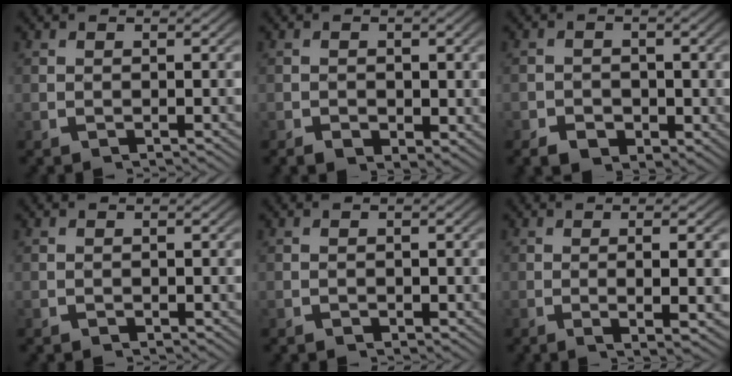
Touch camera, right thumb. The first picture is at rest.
{"total": 2.2, "force": [-0.4, 1.7, 1.4], "torque": [-0.016, -0.011, -0.007]}
{"total": 3.3, "force": [-1.3, 2.5, 1.6], "torque": [-0.014, -0.012, -0.023]}
{"total": 0.6, "force": [-0.2, 0.5, 0.3], "torque": [-0.001, -0.002, -0.005]}
{"total": 0.9, "force": [-0.3, 0.7, 0.4], "torque": [-0.004, -0.004, -0.006]}
{"total": 4.7, "force": [-0.6, 1.1, 4.6], "torque": [-0.069, -0.003, -0.007]}